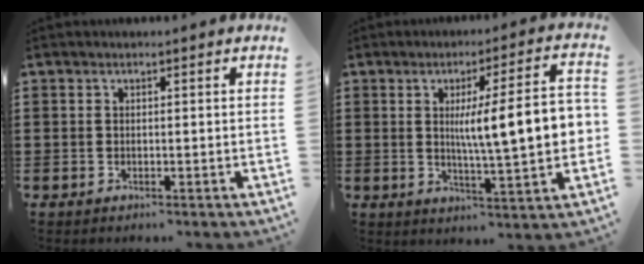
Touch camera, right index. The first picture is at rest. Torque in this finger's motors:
{"motor_torque": [1.95, -0.19, 1.05, 0.20]}